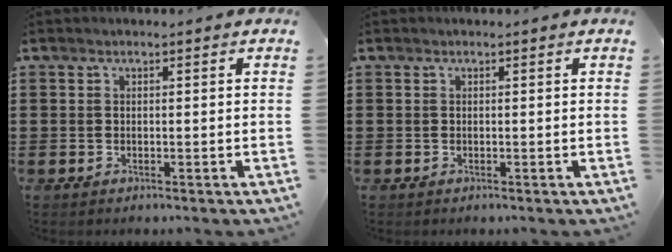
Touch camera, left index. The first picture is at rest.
{"total": 0.0}